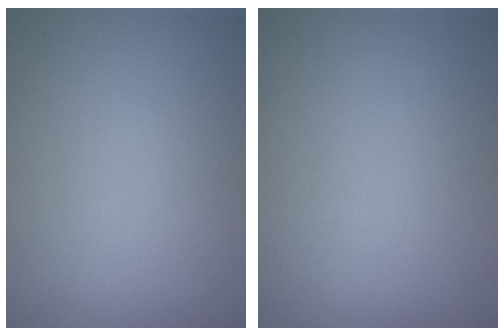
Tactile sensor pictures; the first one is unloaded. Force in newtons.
{"total": 0.0}